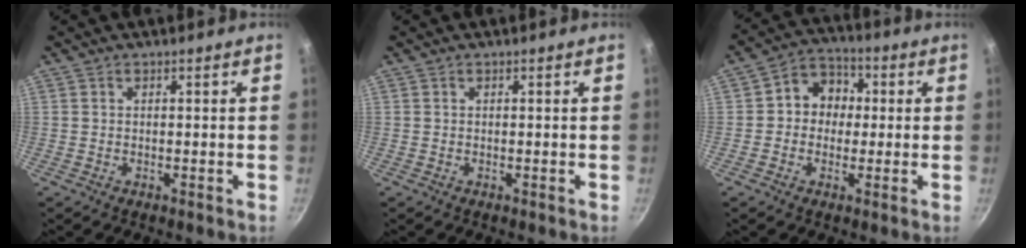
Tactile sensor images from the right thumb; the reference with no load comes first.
{"total": 0.0}
{"total": 8.2, "force": [0.4, 7.2, 3.9], "torque": [-0.018, 0.018, -0.012]}